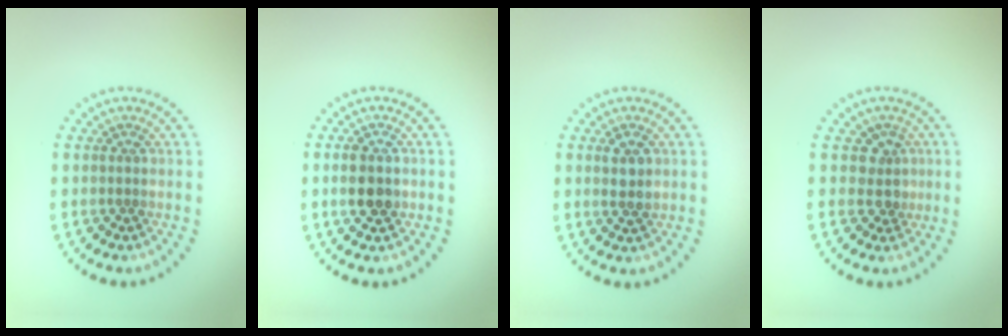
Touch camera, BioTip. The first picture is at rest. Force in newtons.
{"total": 2.9, "press": 2.9, "slide": 0.1}
{"total": 1.9, "press": 1.9, "slide": 0.5}
{"total": 2.2, "press": 1.6, "slide": 1.5}